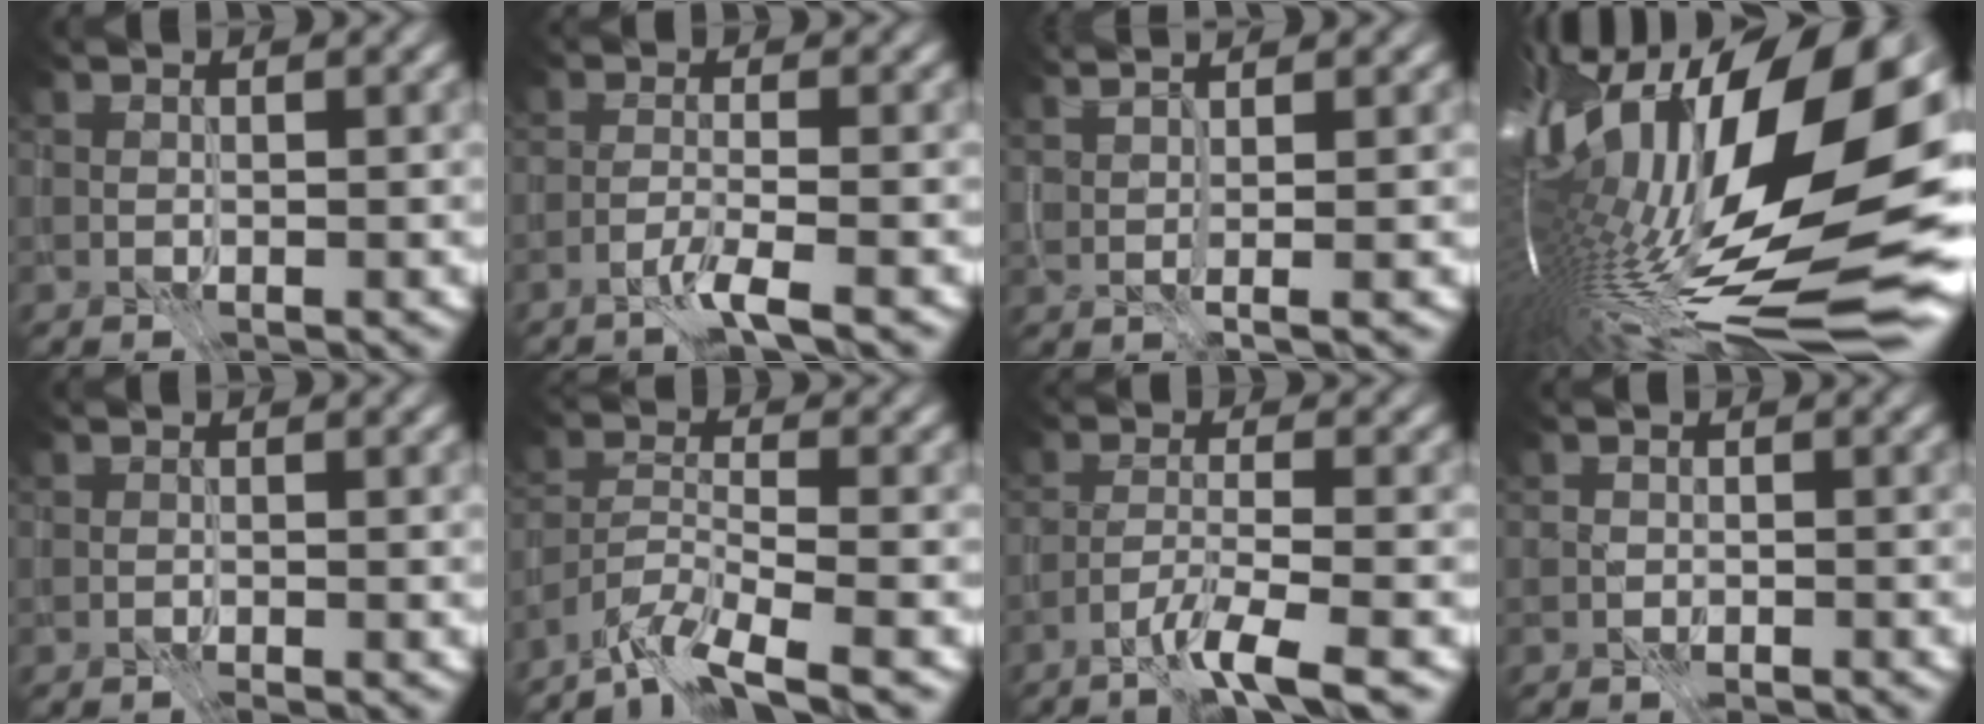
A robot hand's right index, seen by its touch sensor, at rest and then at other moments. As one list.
[{"total": 2.3, "force": [-1.9, -0.2, 1.3], "torque": [-0.021, 0.008, -0.049]}, {"total": 4.8, "force": [2.6, 1.2, 3.9], "torque": [-0.054, 0.018, 0.024]}, {"total": 21.1, "force": [2.5, 8.6, 19.1], "torque": [-0.356, -0.018, 0.047]}, {"total": 0.5, "force": [-0.5, -0.1, 0.1], "torque": [-0.006, 0.001, -0.012]}, {"total": 6.1, "force": [-5.3, 0.6, 2.9], "torque": [-0.051, -0.004, -0.107]}, {"total": 3.8, "force": [-2.9, -0.1, 2.5], "torque": [-0.043, 0.008, -0.069]}, {"total": 1.1, "force": [-1.1, 0.2, -0.1], "torque": [-0.001, 0.002, -0.020]}]